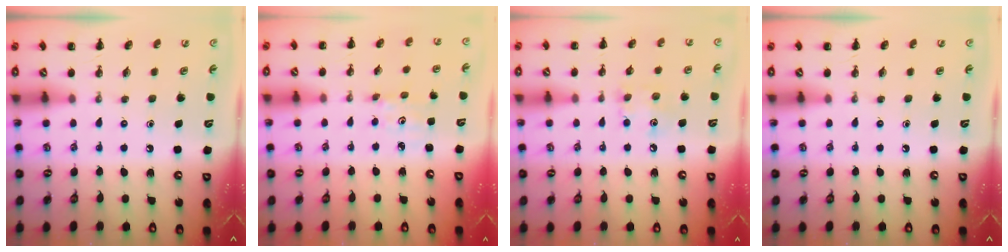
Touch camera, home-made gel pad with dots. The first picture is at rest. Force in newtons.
{"total": 1.2, "press": 1.2, "slide": 0.3}
{"total": 6.5, "press": 6.3, "slide": 1.4}
{"total": 0.0}